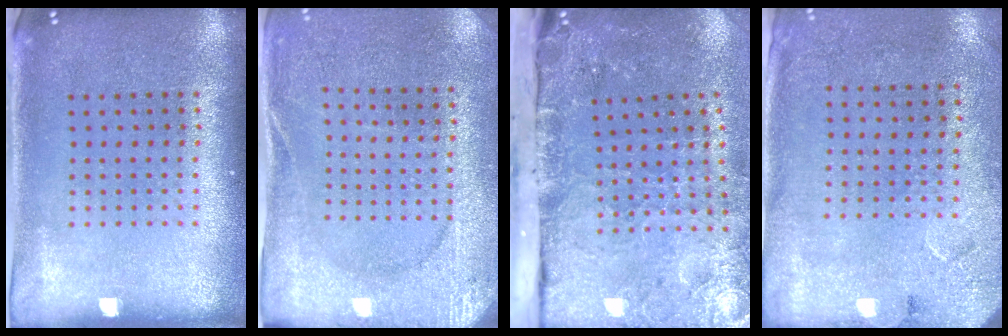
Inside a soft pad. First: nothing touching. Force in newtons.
{"total": 2.6, "press": 2.6, "slide": 0.4}
{"total": 4.7, "press": 3.7, "slide": 2.8}
{"total": 2.7, "press": 2.2, "slide": 1.6}